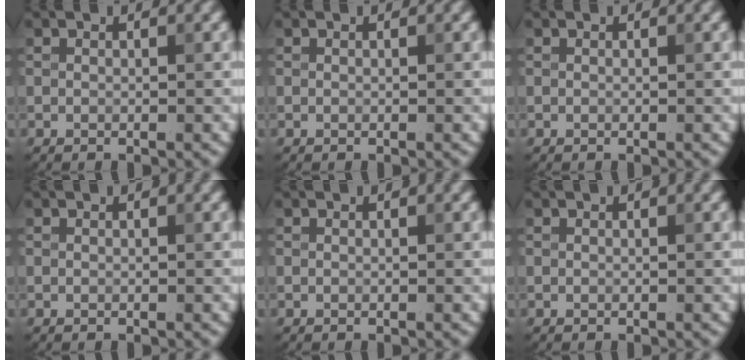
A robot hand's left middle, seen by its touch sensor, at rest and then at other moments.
{"total": 0.0}
{"total": 0.0}
{"total": 0.0}
{"total": 0.0}
{"total": 0.0}